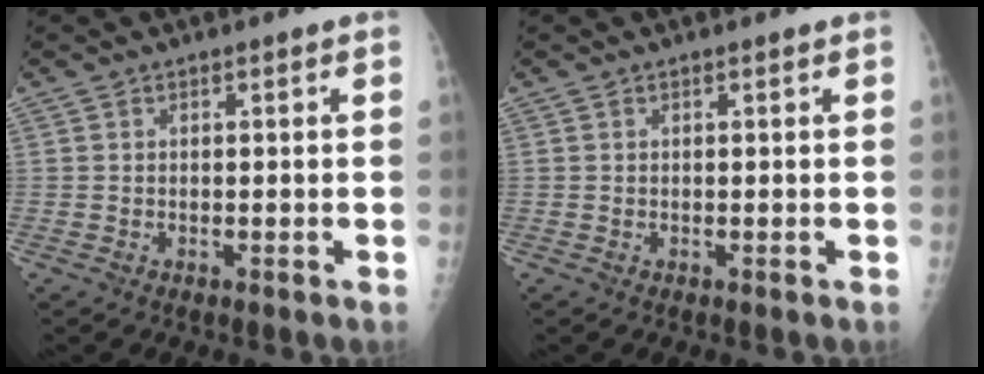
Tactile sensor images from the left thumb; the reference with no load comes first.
{"total": 0.0}